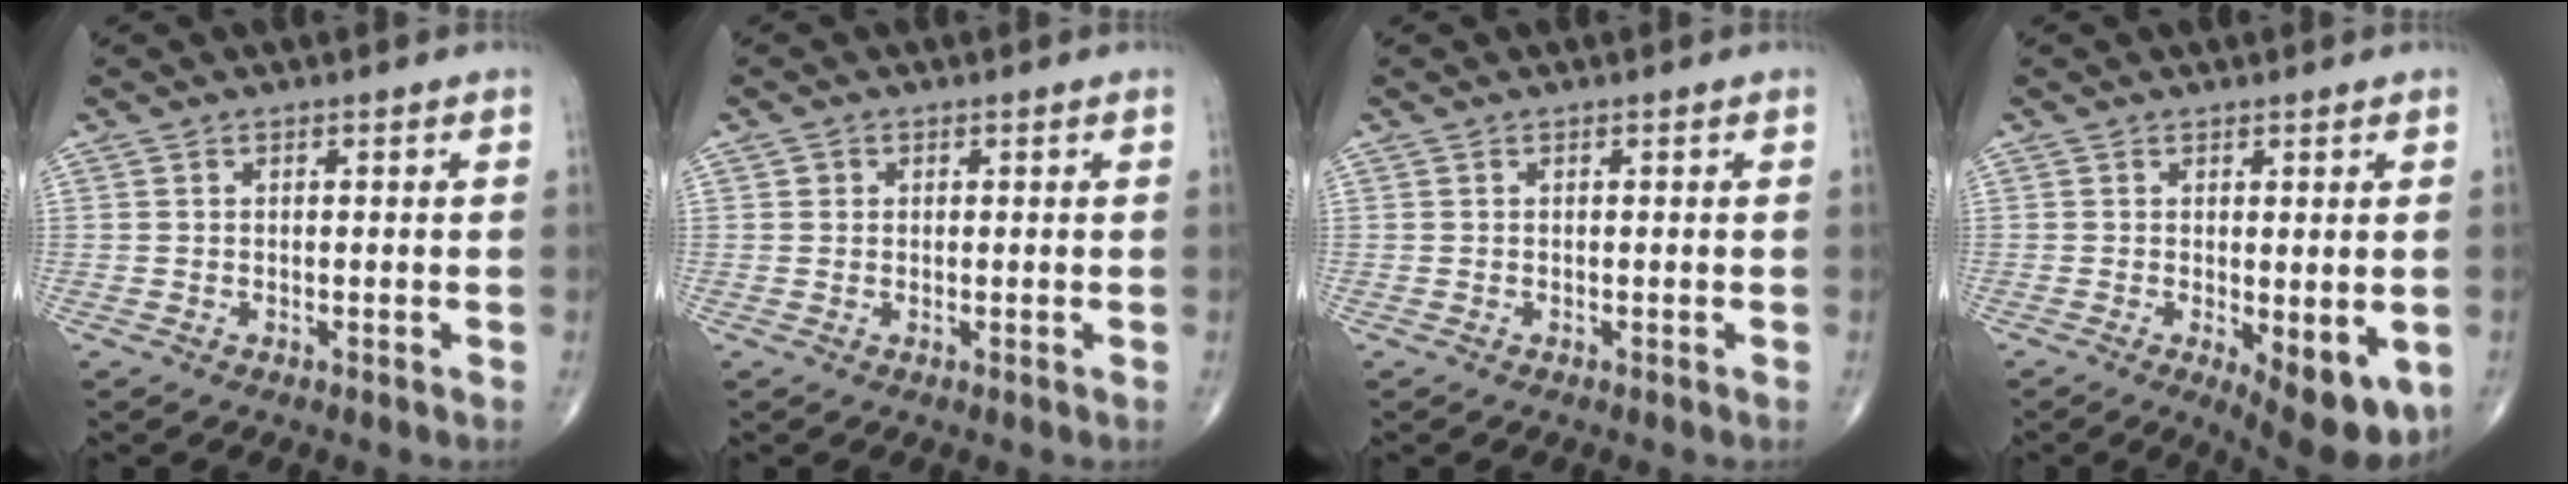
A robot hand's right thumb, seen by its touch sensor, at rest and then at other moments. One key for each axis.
{"total": 1.1, "fx": 0.3, "fy": 1.0, "fz": 0.2, "tx": 0.003, "ty": 0.001, "tz": 0.003}
{"total": 0.0}
{"total": 9.4, "fx": -2.7, "fy": 3.5, "fz": 8.3, "tx": -0.098, "ty": -0.021, "tz": -0.029}